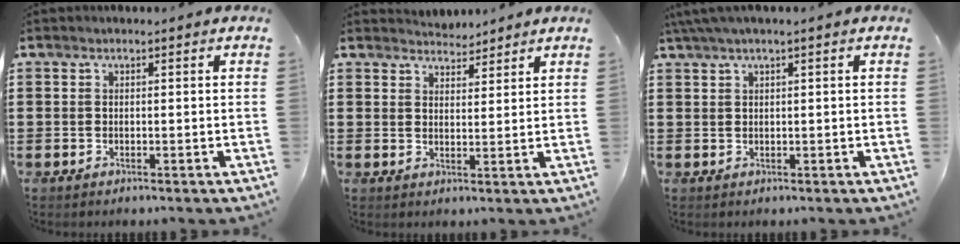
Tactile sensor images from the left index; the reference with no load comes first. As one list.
[{"total": 3.1, "force": [3.1, 0.4, -0.3], "torque": [-0.003, -0.006, 0.059]}, {"total": 1.9, "force": [0.9, 0.0, 1.7], "torque": [-0.031, -0.001, 0.017]}]